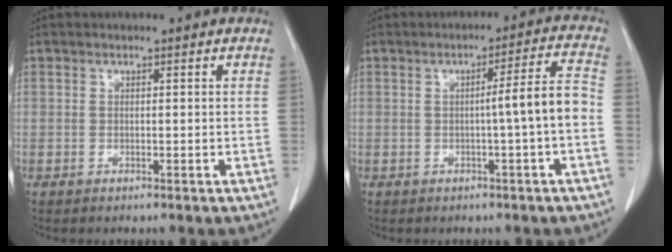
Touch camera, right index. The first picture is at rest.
{"total": 5.8, "force": [-1.2, -0.8, 5.6], "torque": [-0.077, 0.011, -0.018]}